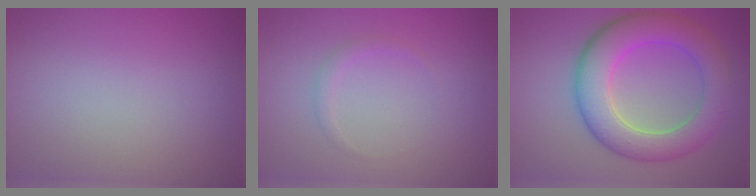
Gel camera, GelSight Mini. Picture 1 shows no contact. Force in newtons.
{"total": 0.8, "press": 0.8, "slide": 0.1}
{"total": 7.3, "press": 7.3, "slide": 0.1}